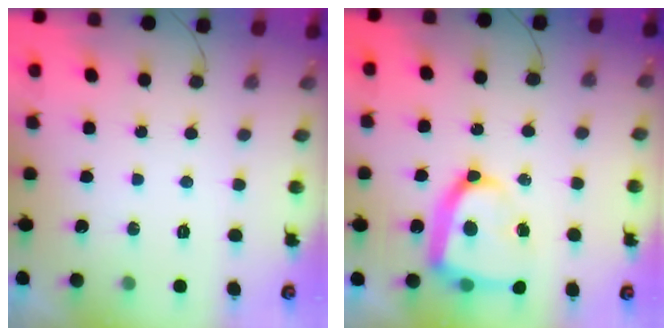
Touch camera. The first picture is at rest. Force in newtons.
{"total": 16.8, "press": 16.7, "slide": 1.4}